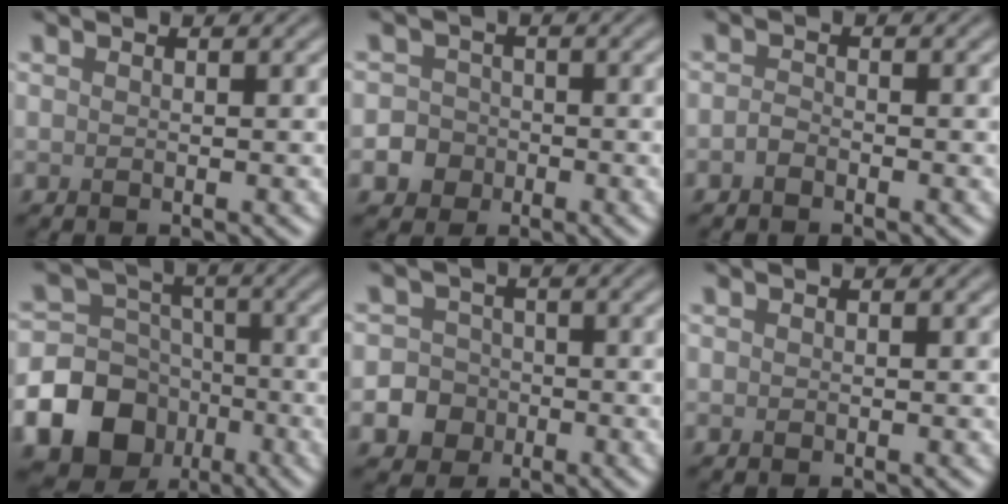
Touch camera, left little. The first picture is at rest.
{"total": 3.9, "force": [-1.8, 3.4, 0.6], "torque": [0.017, -0.005, -0.043]}
{"total": 0.9, "force": [-0.6, 0.4, 0.4], "torque": [-0.010, 0.003, -0.015]}
{"total": 16.7, "force": [-7.5, 14.1, 4.7], "torque": [-0.111, -0.051, -0.141]}
{"total": 5.3, "force": [-2.5, 4.7, 0.8], "torque": [0.005, -0.009, -0.060]}
{"total": 0.0}